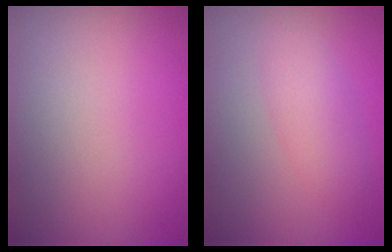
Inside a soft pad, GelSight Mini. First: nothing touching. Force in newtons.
{"total": 2.5, "press": 2.5, "slide": 0.1}